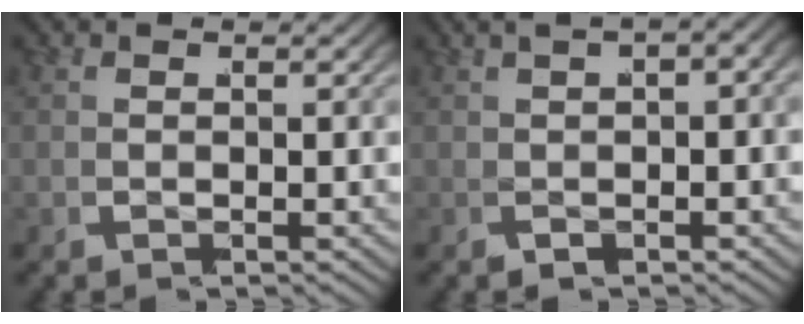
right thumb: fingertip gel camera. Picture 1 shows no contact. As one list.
[{"total": 5.1, "force": [0.4, 2.8, 4.2], "torque": [-0.066, 0.004, 0.002]}]